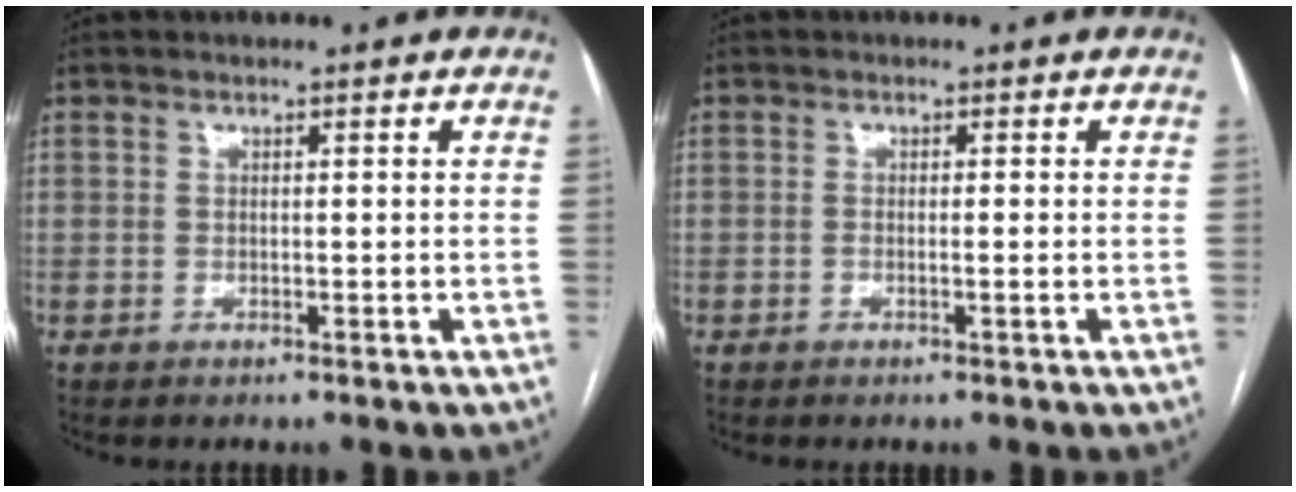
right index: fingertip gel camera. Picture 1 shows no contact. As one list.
[{"total": 0.8, "force": [-0.2, -0.1, 0.8], "torque": [-0.015, 0.000, -0.004]}]